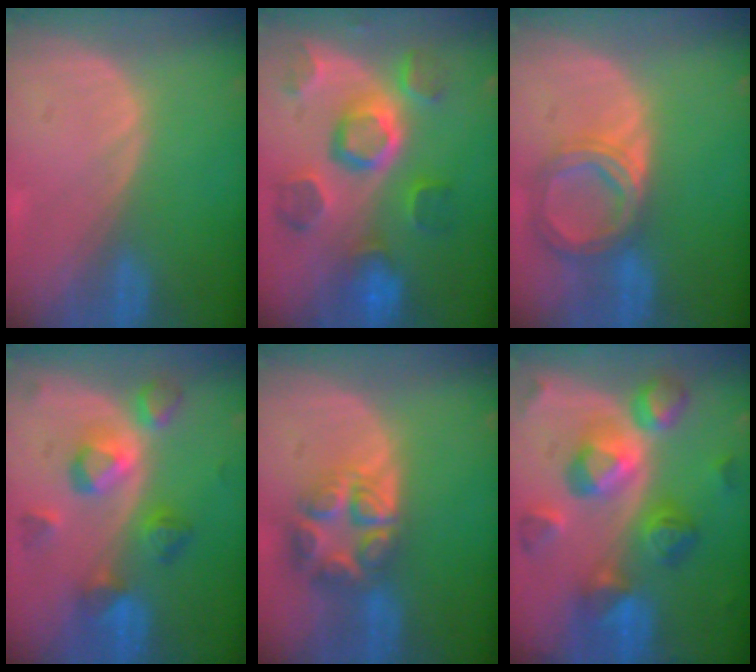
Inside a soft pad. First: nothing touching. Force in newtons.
{"total": 11.1, "press": 9.9, "slide": 4.9}
{"total": 6.6, "press": 6.1, "slide": 2.5}
{"total": 7.7, "press": 7.7, "slide": 0.1}
{"total": 8.0, "press": 7.0, "slide": 3.8}
{"total": 11.4, "press": 11.4, "slide": 1.0}